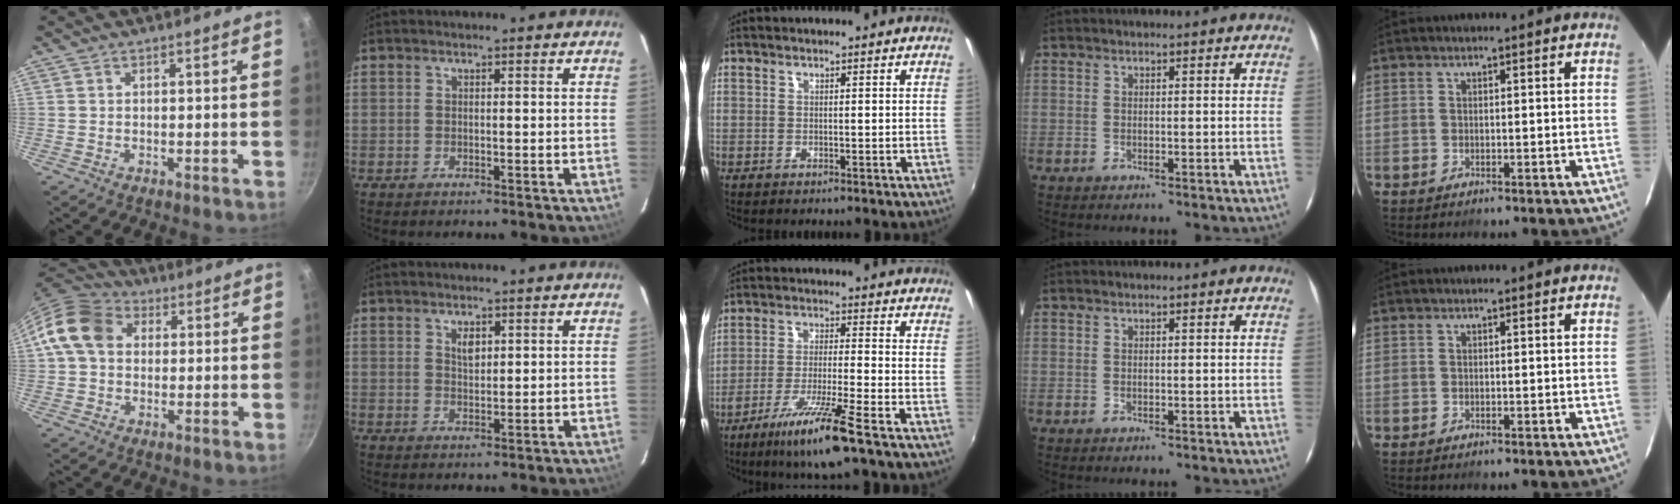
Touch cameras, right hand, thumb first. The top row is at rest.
{"thumb": {"total": 11.2, "force": [2.1, 8.9, 6.5], "torque": [-0.095, 0.022, 0.019]}, "index": {"total": 2.6, "force": [1.1, 1.6, 1.7], "torque": [-0.026, 0.002, 0.020]}, "middle": {"total": 10.8, "force": [-6.8, 0.1, 8.4], "torque": [-0.175, -0.019, -0.124]}}